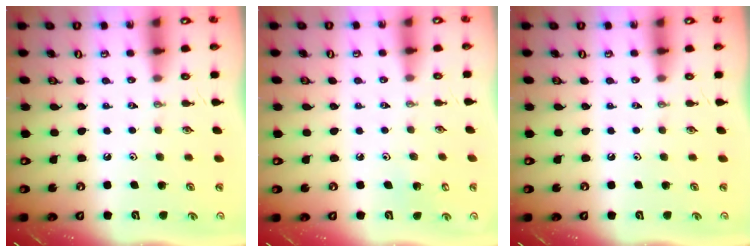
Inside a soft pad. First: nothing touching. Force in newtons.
{"total": 4.4, "press": 4.3, "slide": 0.4}
{"total": 0.0}